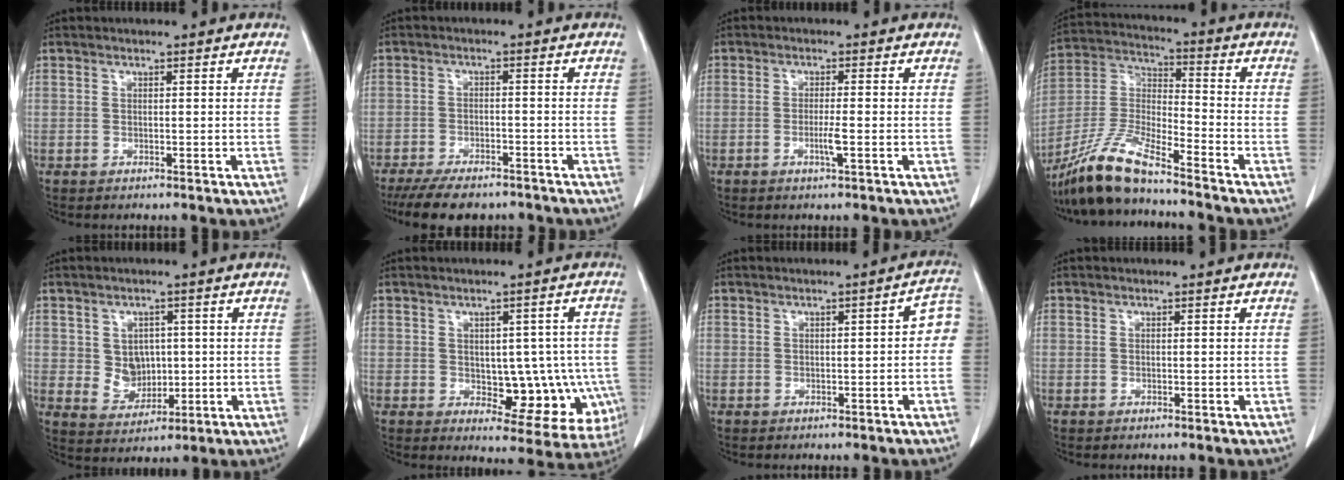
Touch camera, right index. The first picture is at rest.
{"total": 9.6, "force": [-7.9, 3.4, 4.1], "torque": [-0.057, -0.007, -0.119]}
{"total": 2.4, "force": [-0.8, -0.2, 2.2], "torque": [-0.045, -0.004, -0.013]}
{"total": 12.5, "force": [-10.2, 1.2, 7.2], "torque": [-0.155, -0.012, -0.198]}
{"total": 5.3, "force": [0.7, 4.5, 2.7], "torque": [-0.044, 0.005, 0.027]}
{"total": 10.5, "force": [-1.3, 5.9, 8.6], "torque": [-0.084, 0.014, 0.004]}
{"total": 3.7, "force": [-0.3, 1.2, 3.5], "torque": [-0.035, 0.016, -0.009]}
{"total": 0.0}